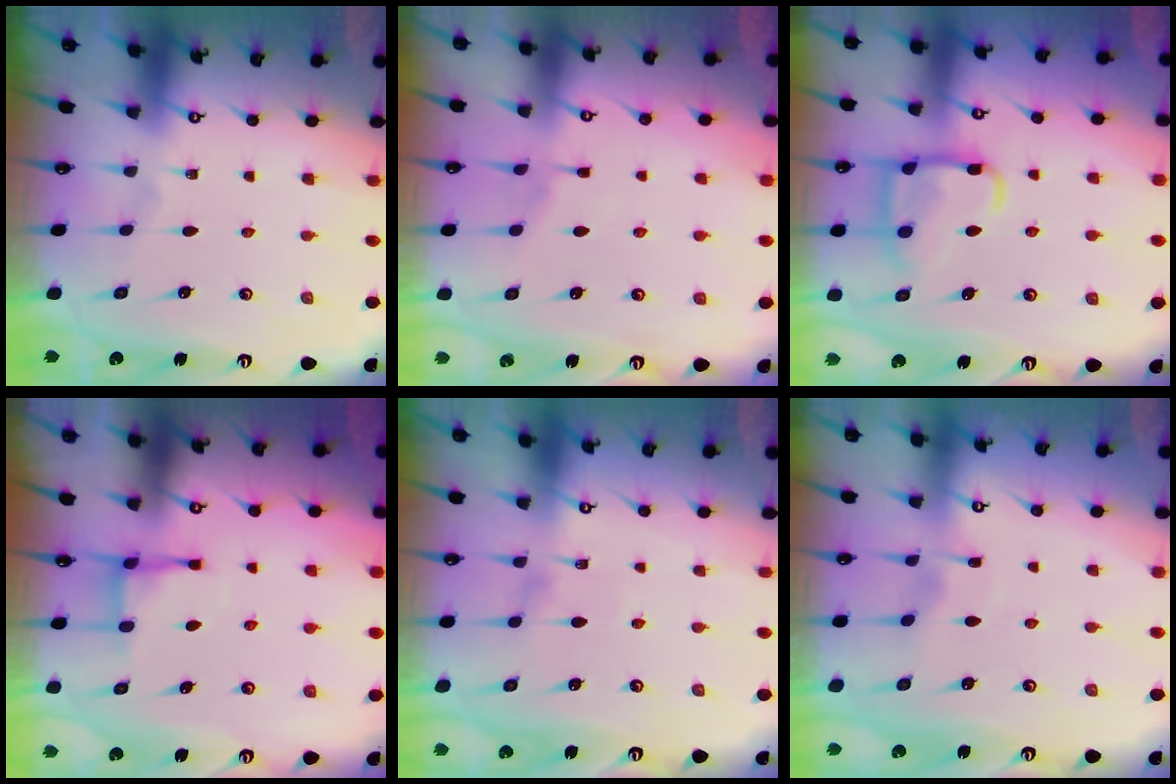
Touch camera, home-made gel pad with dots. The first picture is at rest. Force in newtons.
{"total": 3.0, "press": 2.9, "slide": 0.5}
{"total": 13.2, "press": 13.1, "slide": 1.4}
{"total": 4.4, "press": 4.3, "slide": 0.7}
{"total": 5.3, "press": 5.3, "slide": 0.5}
{"total": 3.0, "press": 2.9, "slide": 0.4}